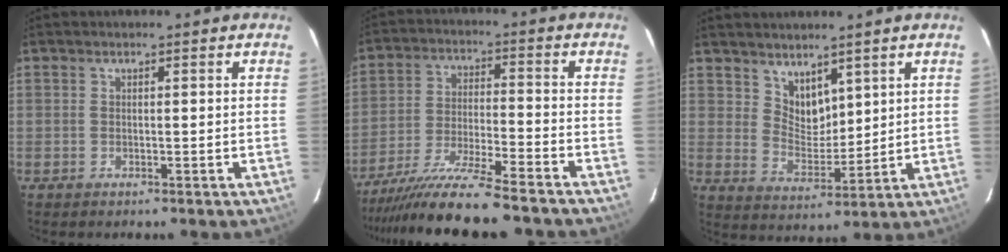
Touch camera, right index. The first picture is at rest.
{"total": 16.8, "force": [-14.8, 0.4, 8.1], "torque": [-0.165, -0.037, -0.250]}
{"total": 6.2, "force": [4.6, 3.5, 2.3], "torque": [-0.030, -0.003, 0.091]}